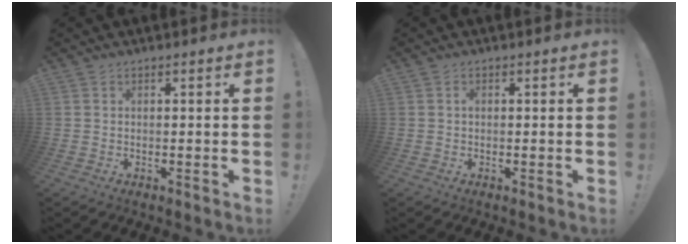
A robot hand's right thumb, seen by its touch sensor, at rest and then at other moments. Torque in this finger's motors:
{"motor_torque": [-0.02, 0.15, 0.18, 0.08, -0.01]}